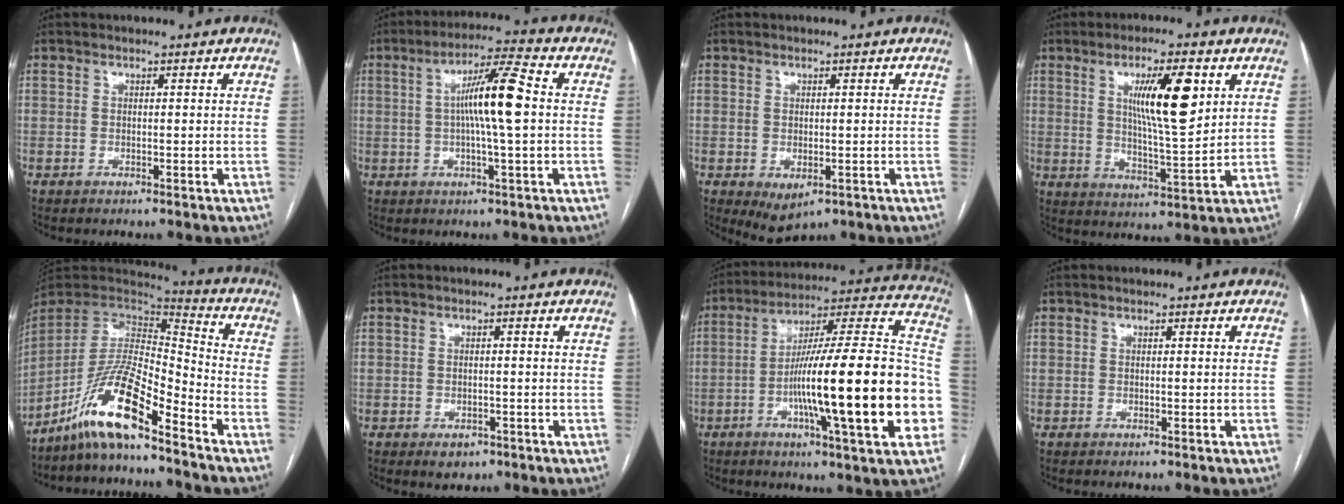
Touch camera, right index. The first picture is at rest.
{"total": 9.9, "force": [0.8, 0.4, 9.9], "torque": [-0.177, 0.013, 0.007]}
{"total": 3.8, "force": [-1.3, 2.2, 2.8], "torque": [-0.043, -0.010, -0.006]}
{"total": 11.4, "force": [4.0, 1.7, 10.5], "torque": [-0.177, -0.004, 0.068]}
{"total": 13.5, "force": [-9.6, 1.9, 9.4], "torque": [-0.182, 0.009, -0.178]}
{"total": 2.6, "force": [-1.4, 1.9, 1.2], "torque": [-0.011, 0.000, -0.012]}
{"total": 27.3, "force": [-6.0, 2.2, 26.6], "torque": [-0.339, 0.008, -0.101]}
{"total": 0.0}